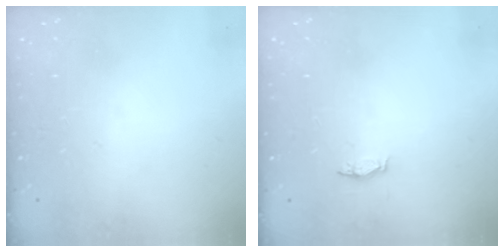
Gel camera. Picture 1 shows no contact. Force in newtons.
{"total": 3.7, "press": 3.3, "slide": 1.5}